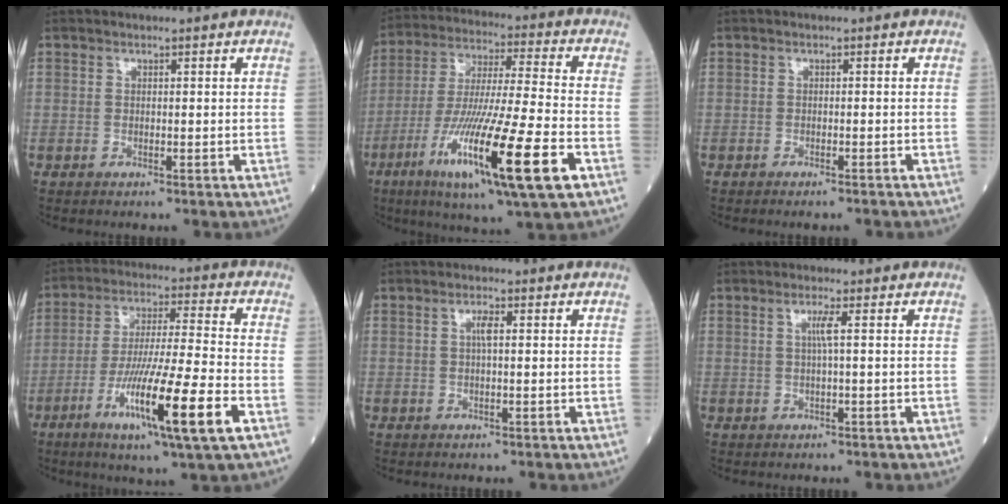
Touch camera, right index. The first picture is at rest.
{"total": 20.7, "force": [-8.6, 0.6, 18.8], "torque": [-0.340, -0.046, -0.154]}
{"total": 1.9, "force": [-1.8, 0.1, 0.6], "torque": [-0.007, -0.003, -0.023]}
{"total": 16.0, "force": [-6.6, -0.1, 14.6], "torque": [-0.266, -0.027, -0.115]}
{"total": 1.7, "force": [0.4, 0.3, 1.6], "torque": [-0.032, 0.002, 0.005]}
{"total": 1.9, "force": [0.4, -0.5, 1.8], "torque": [-0.036, -0.001, 0.006]}